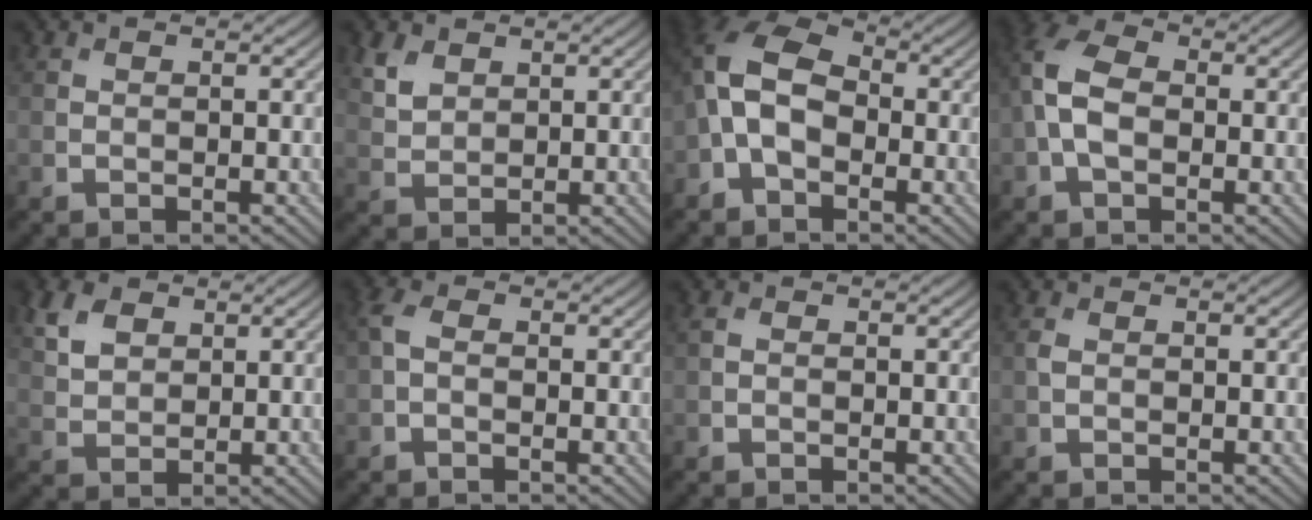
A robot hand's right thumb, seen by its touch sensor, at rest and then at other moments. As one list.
[{"total": 3.5, "force": [2.1, 2.3, 1.7], "torque": [-0.049, 0.000, 0.048]}, {"total": 9.1, "force": [-0.7, 5.9, 6.9], "torque": [-0.164, 0.018, -0.030]}, {"total": 6.4, "force": [-0.1, 4.2, 4.8], "torque": [-0.116, 0.011, -0.016]}, {"total": 4.7, "force": [2.4, 3.0, 2.6], "torque": [-0.066, 0.004, 0.050]}, {"total": 2.3, "force": [0.0, 1.4, 1.9], "torque": [-0.047, 0.005, -0.006]}, {"total": 1.1, "force": [0.1, 0.8, 0.8], "torque": [-0.019, 0.002, 0.000]}, {"total": 0.8, "force": [0.0, 0.5, 0.6], "torque": [-0.017, 0.002, 0.000]}]